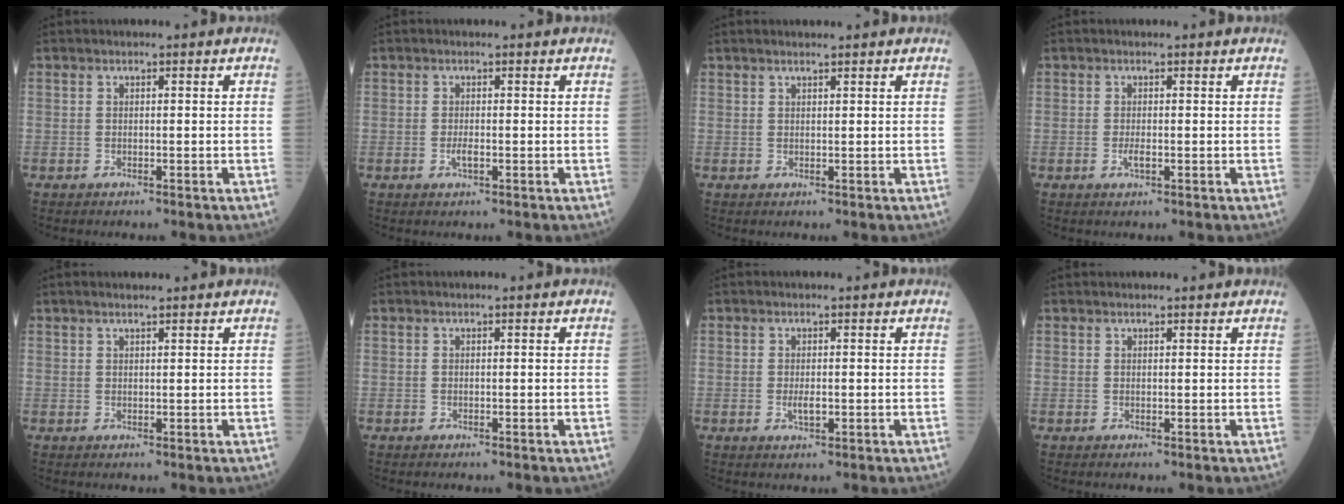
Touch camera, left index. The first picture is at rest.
{"total": 1.1, "force": [-0.3, 0.2, 1.0], "torque": [-0.022, -0.002, -0.004]}
{"total": 1.7, "force": [1.6, 0.0, 0.7], "torque": [-0.011, 0.014, 0.027]}
{"total": 1.0, "force": [-0.3, 0.2, 0.9], "torque": [-0.021, -0.003, -0.002]}
{"total": 2.3, "force": [2.0, 0.1, 1.1], "torque": [-0.017, 0.016, 0.033]}
{"total": 0.0}
{"total": 1.4, "force": [-0.2, 0.5, 1.3], "torque": [-0.027, -0.004, 0.000]}
{"total": 1.2, "force": [1.2, 0.0, 0.0], "torque": [-0.008, 0.006, 0.017]}